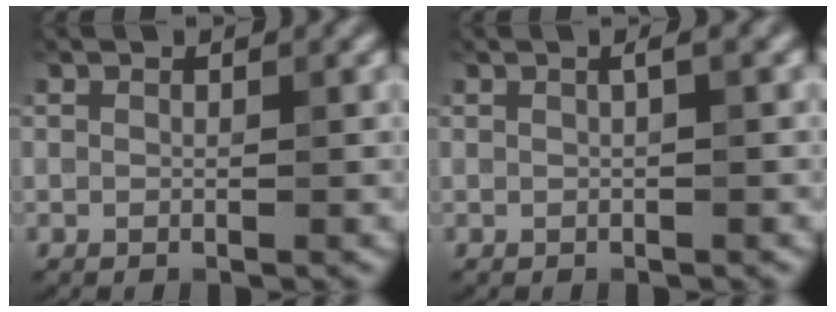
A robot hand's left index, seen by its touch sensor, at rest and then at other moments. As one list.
[{"total": 1.2, "force": [0.3, 0.3, 1.1], "torque": [-0.015, 0.009, 0.000]}]